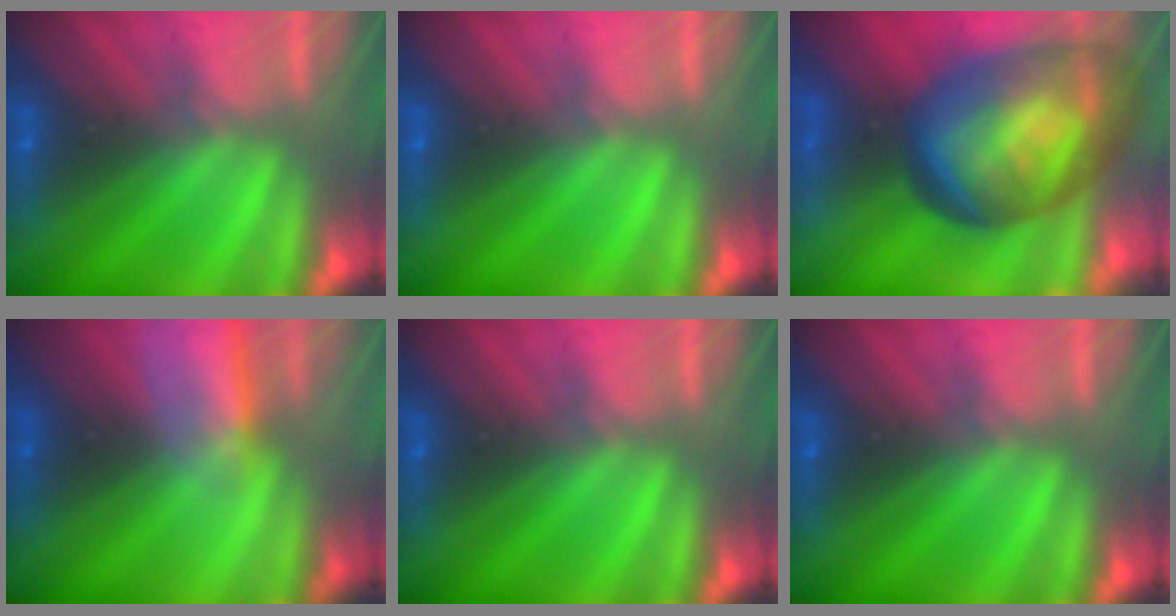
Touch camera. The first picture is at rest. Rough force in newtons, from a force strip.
{"total": 0.0}
{"total": 7.4}
{"total": 3.6}
{"total": 0.0}
{"total": 0.0}